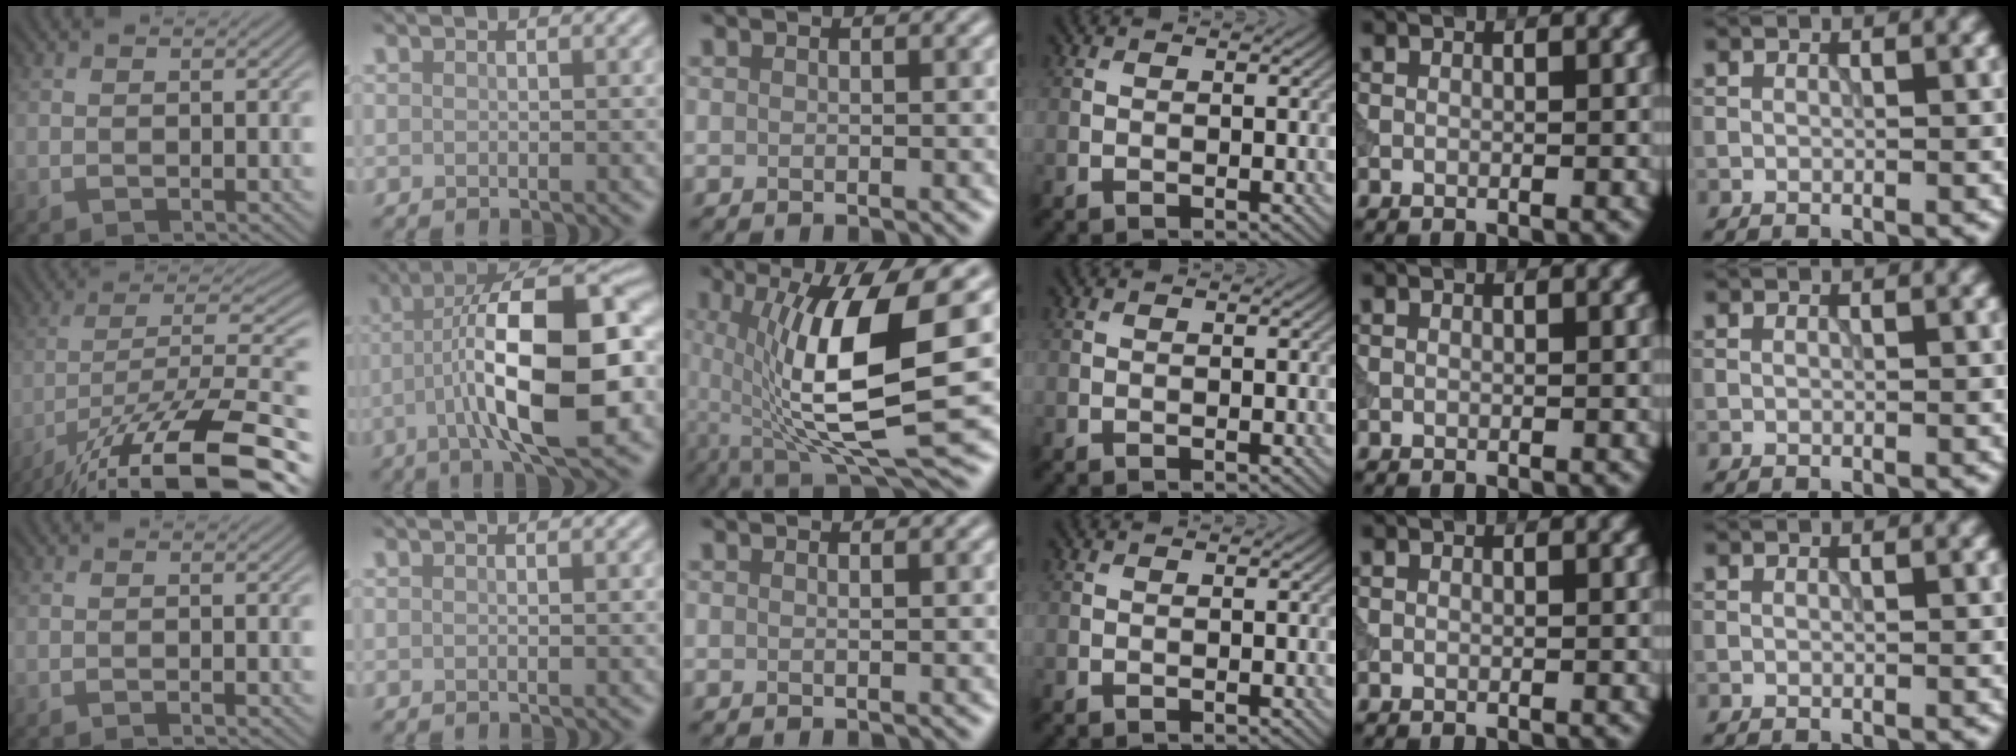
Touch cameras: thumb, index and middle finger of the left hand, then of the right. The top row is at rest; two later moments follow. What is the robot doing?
{"motion": "dispense", "object": "syringe"}